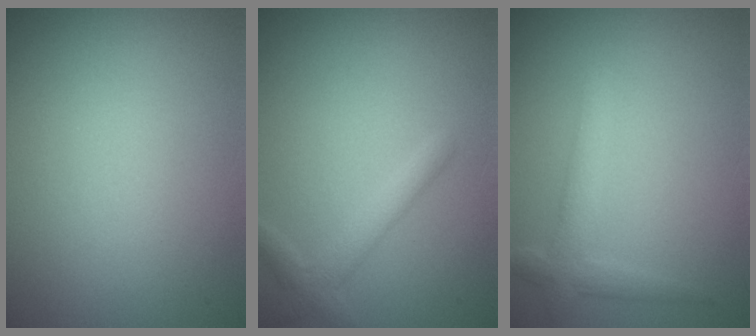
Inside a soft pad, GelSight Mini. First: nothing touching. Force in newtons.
{"total": 2.0, "press": 2.0, "slide": 0.1}
{"total": 2.3, "press": 2.3, "slide": 0.2}